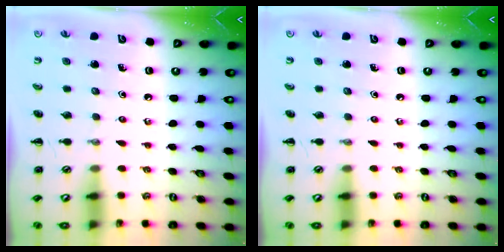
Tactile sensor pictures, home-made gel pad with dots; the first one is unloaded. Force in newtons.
{"total": 0.0}